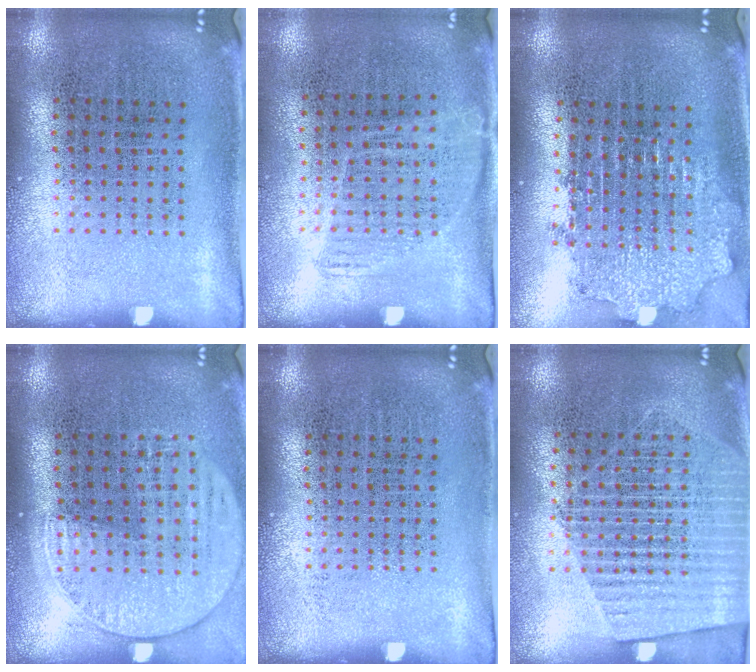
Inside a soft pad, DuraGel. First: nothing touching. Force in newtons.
{"total": 1.1, "press": 0.9, "slide": 0.7}
{"total": 1.9, "press": 1.5, "slide": 1.2}
{"total": 1.5, "press": 1.4, "slide": 0.6}
{"total": 0.0}
{"total": 1.7, "press": 1.5, "slide": 0.8}